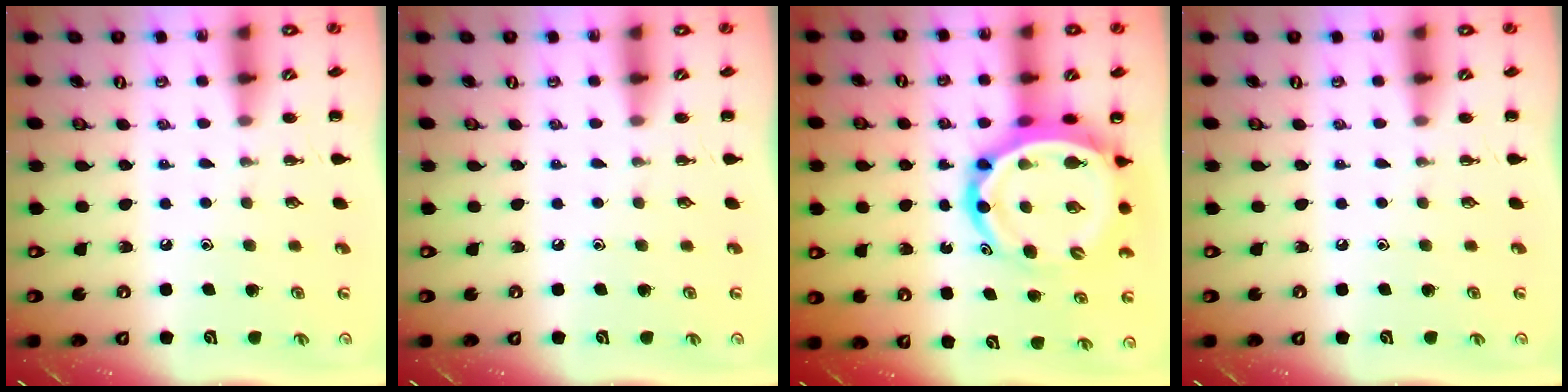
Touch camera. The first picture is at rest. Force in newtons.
{"total": 0.0}
{"total": 14.7, "press": 14.2, "slide": 3.9}
{"total": 0.0}